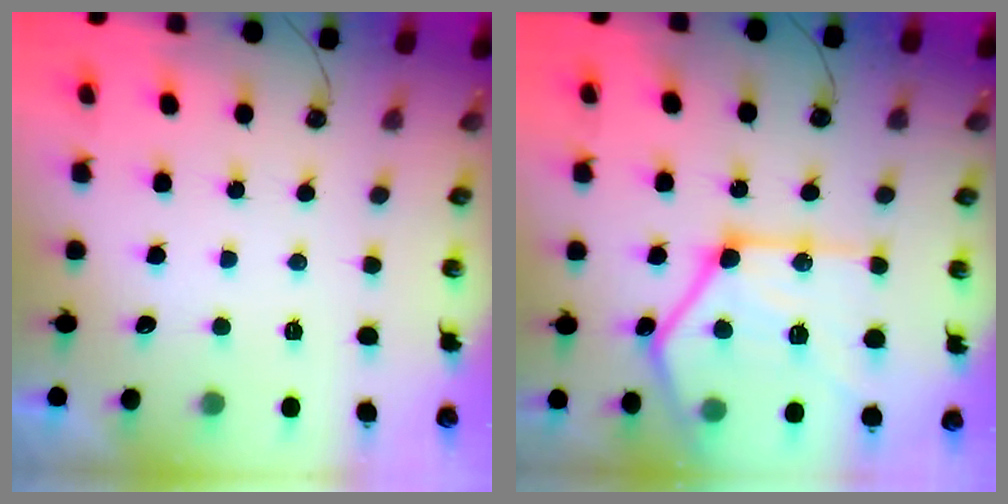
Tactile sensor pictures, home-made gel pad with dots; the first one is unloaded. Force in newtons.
{"total": 26.3, "press": 26.2, "slide": 2.8}